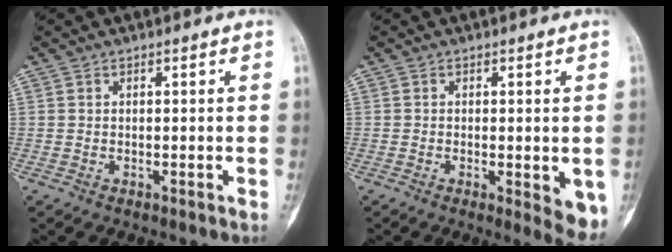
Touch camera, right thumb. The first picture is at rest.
{"total": 5.8, "force": [-1.2, 1.9, 5.3], "torque": [-0.060, -0.014, -0.011]}